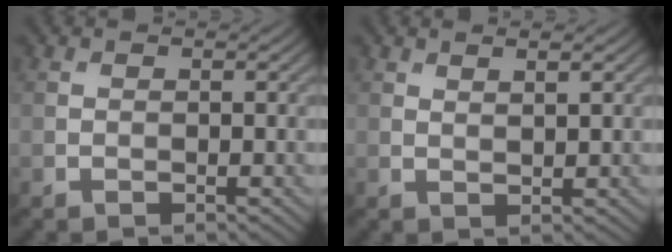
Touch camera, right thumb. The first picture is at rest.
{"total": 1.3, "force": [1.0, 0.1, 0.8], "torque": [-0.017, -0.001, 0.018]}